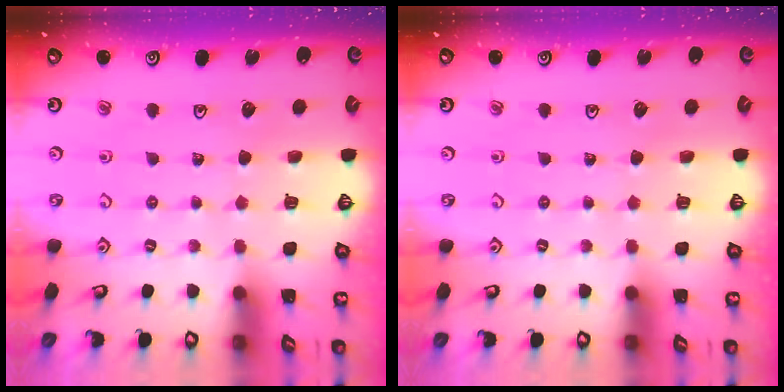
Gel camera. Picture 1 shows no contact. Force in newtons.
{"total": 0.0}